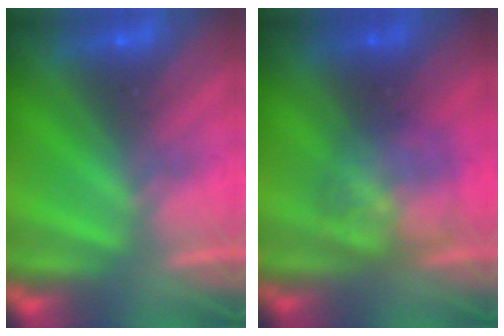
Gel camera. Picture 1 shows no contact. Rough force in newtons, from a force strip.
{"total": 2.9}